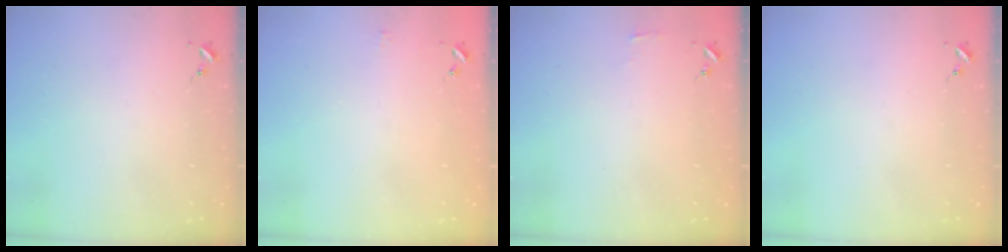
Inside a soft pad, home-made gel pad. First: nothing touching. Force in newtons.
{"total": 3.3, "press": 3.2, "slide": 0.4}
{"total": 2.9, "press": 2.9, "slide": 0.3}
{"total": 0.0}